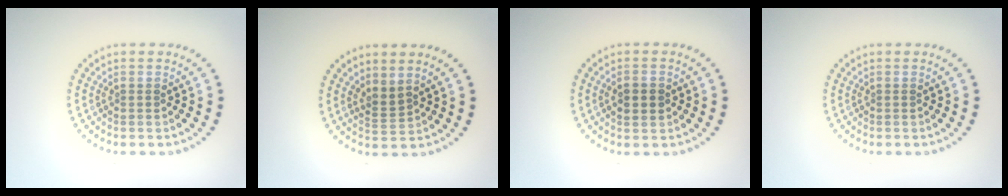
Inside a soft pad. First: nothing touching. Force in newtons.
{"total": 1.7, "press": 1.2, "slide": 1.2}
{"total": 2.1, "press": 2.1, "slide": 0.0}
{"total": 0.0}